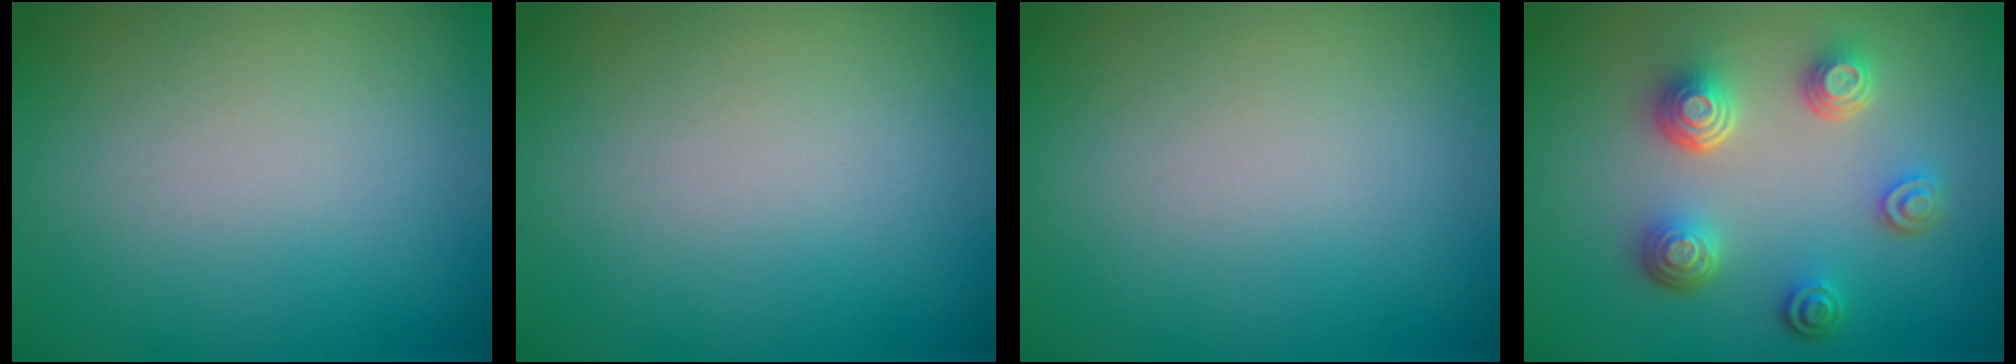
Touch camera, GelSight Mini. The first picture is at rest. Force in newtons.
{"total": 0.0}
{"total": 0.0}
{"total": 4.5, "press": 3.5, "slide": 2.8}